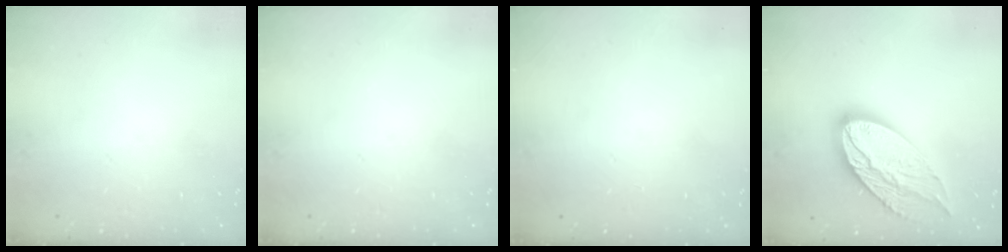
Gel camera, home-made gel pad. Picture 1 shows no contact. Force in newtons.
{"total": 0.0}
{"total": 0.0}
{"total": 18.4, "press": 18.3, "slide": 1.4}